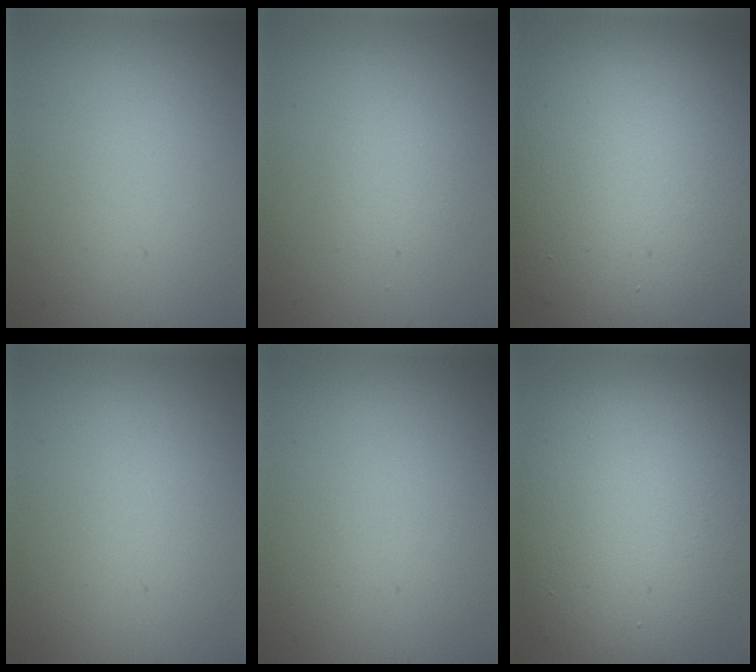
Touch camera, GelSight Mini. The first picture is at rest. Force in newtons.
{"total": 1.3, "press": 1.3, "slide": 0.1}
{"total": 16.1, "press": 16.1, "slide": 1.2}
{"total": 0.0}
{"total": 0.0}
{"total": 12.1, "press": 12.1, "slide": 0.5}